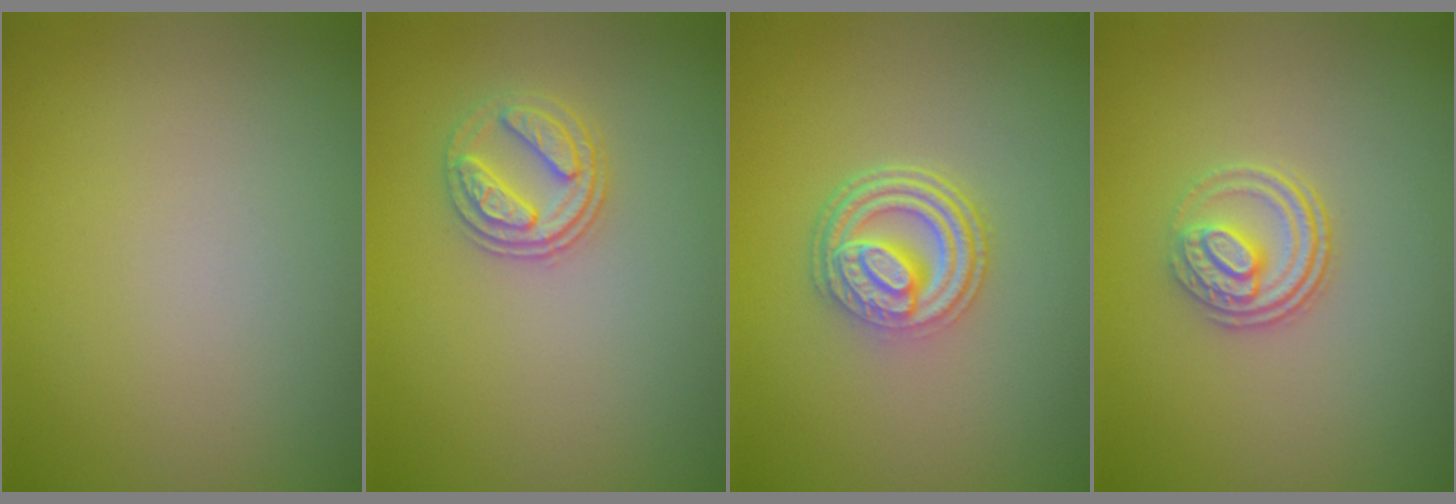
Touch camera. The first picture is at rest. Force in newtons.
{"total": 2.6, "press": 2.5, "slide": 0.7}
{"total": 4.6, "press": 3.3, "slide": 3.2}
{"total": 2.9, "press": 2.4, "slide": 1.6}